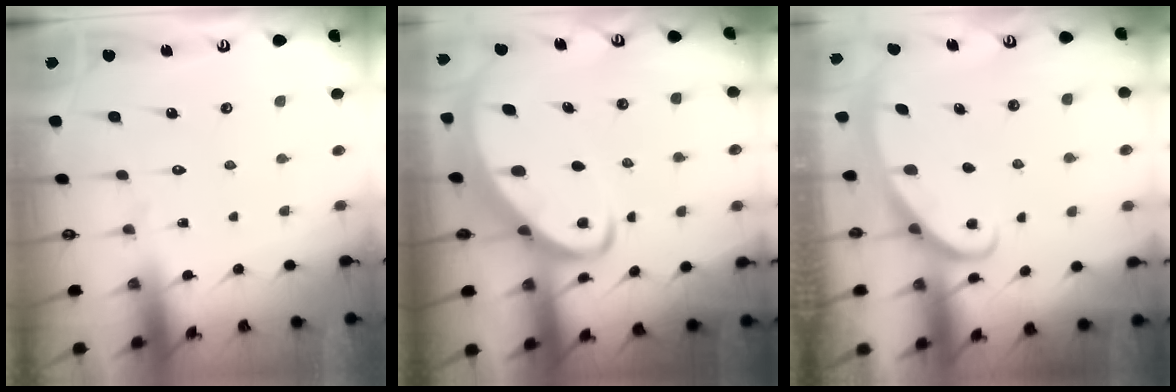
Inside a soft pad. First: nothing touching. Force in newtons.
{"total": 4.5, "press": 4.4, "slide": 0.6}
{"total": 2.9, "press": 2.8, "slide": 0.4}